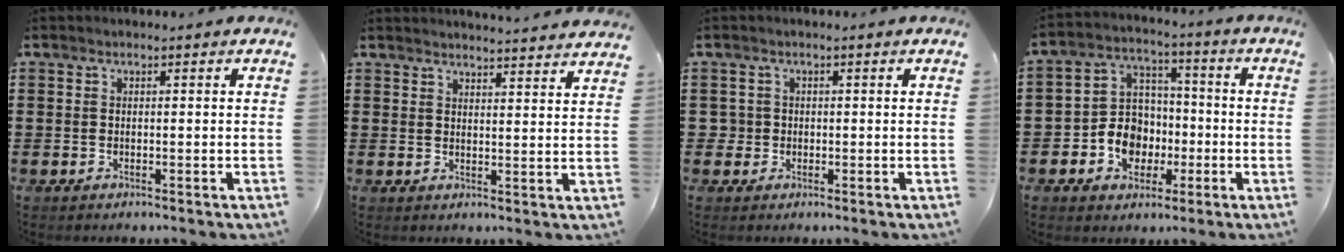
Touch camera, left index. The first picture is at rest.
{"total": 3.1, "force": [3.1, -0.6, 0.0], "torque": [-0.011, -0.020, 0.056]}
{"total": 1.7, "force": [-0.1, 1.7, 0.3], "torque": [-0.013, 0.007, -0.006]}
{"total": 8.1, "force": [-2.5, 7.1, 3.0], "torque": [-0.083, 0.022, -0.042]}